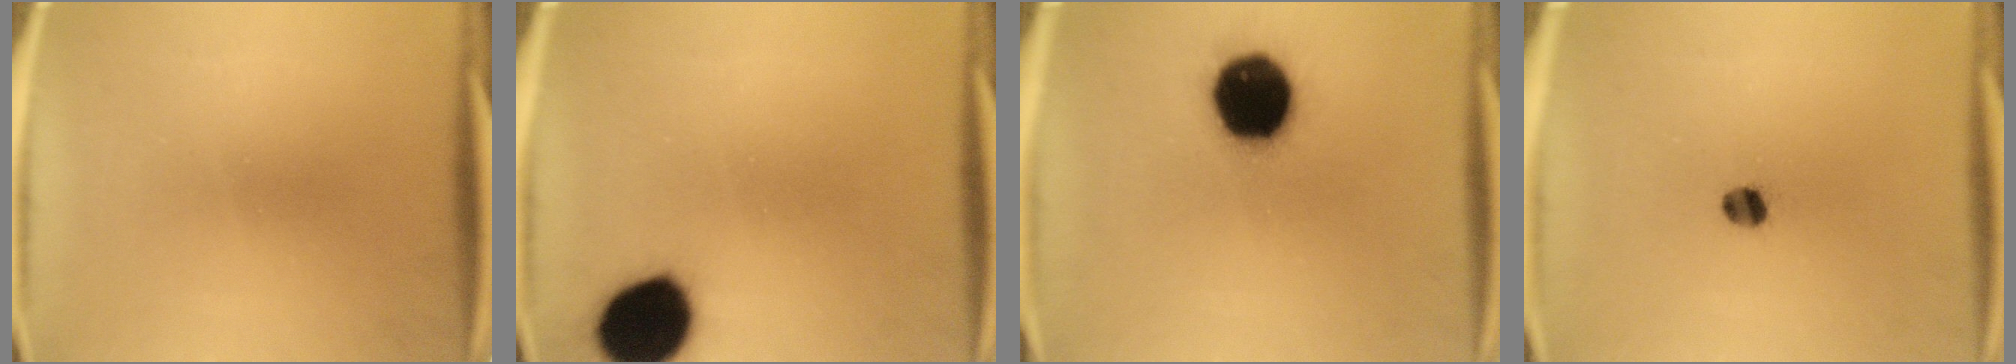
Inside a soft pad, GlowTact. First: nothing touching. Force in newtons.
{"total": 16.1}
{"total": 19.3}
{"total": 3.1}